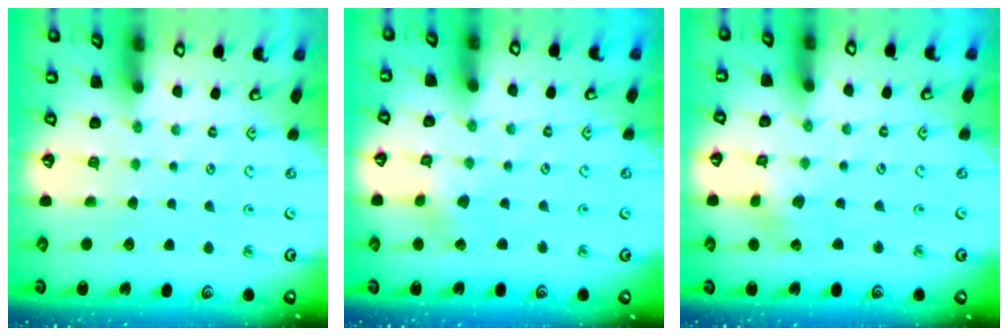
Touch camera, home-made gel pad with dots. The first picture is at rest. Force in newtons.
{"total": 2.5, "press": 2.5, "slide": 0.3}
{"total": 2.5, "press": 2.4, "slide": 0.4}